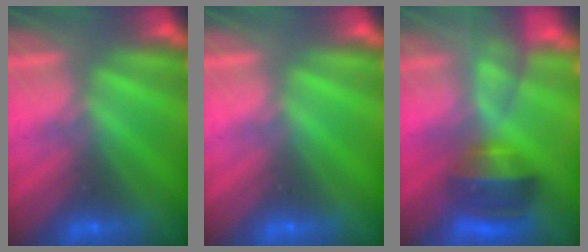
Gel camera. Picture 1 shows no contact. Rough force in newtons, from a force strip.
{"total": 0.0}
{"total": 7.3}